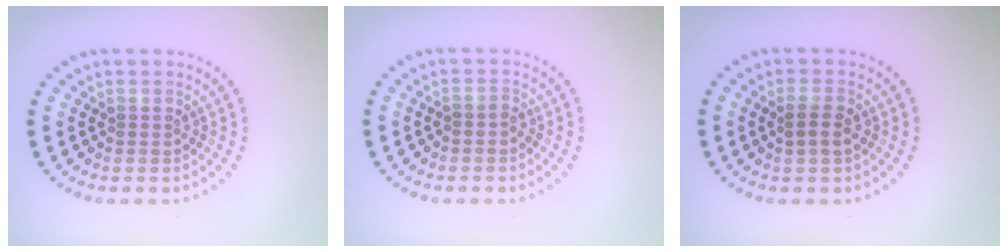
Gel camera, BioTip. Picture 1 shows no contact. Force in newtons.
{"total": 0.7, "press": 0.5, "slide": 0.5}
{"total": 1.8, "press": 1.7, "slide": 0.4}